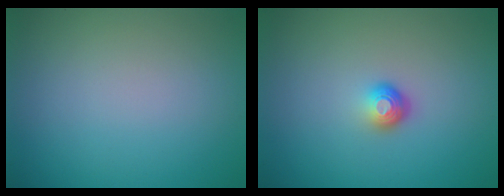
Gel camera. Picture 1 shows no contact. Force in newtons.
{"total": 1.8, "press": 1.1, "slide": 1.5}